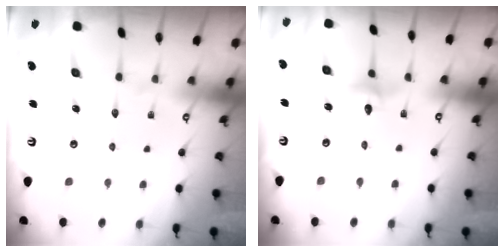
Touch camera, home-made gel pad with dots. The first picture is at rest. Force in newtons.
{"total": 3.4, "press": 3.4, "slide": 0.3}